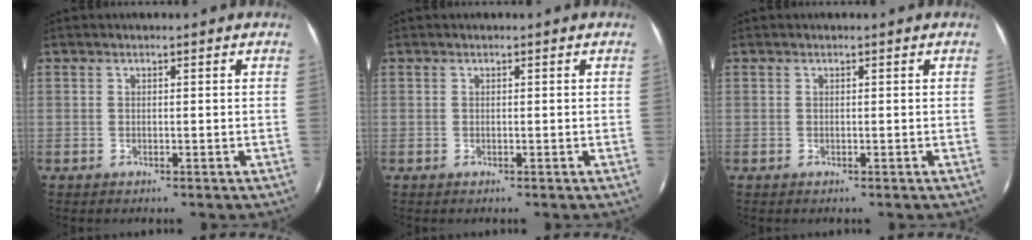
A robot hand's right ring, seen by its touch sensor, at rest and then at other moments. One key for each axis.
{"total": 0.0}
{"total": 0.0}